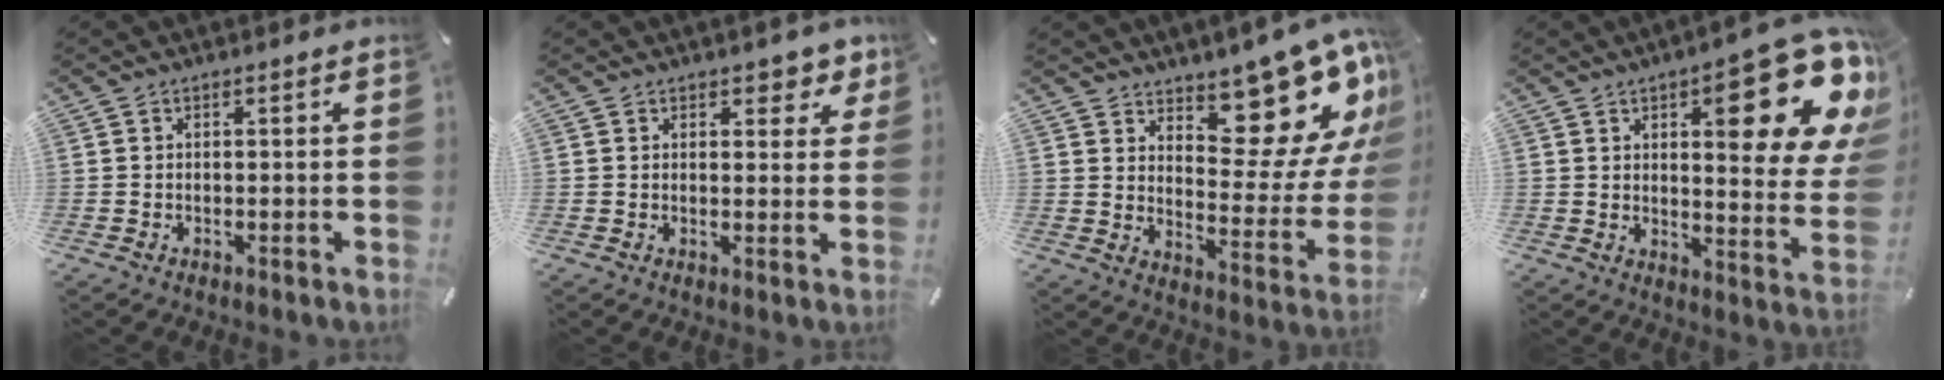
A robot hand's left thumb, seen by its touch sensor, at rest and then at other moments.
{"total": 4.5, "force": [3.0, 2.8, 1.8], "torque": [-0.005, -0.016, 0.047]}
{"total": 17.4, "force": [13.3, 7.1, 8.8], "torque": [-0.083, -0.135, 0.222]}
{"total": 22.0, "force": [10.6, 7.7, 17.8], "torque": [-0.215, -0.075, 0.157]}